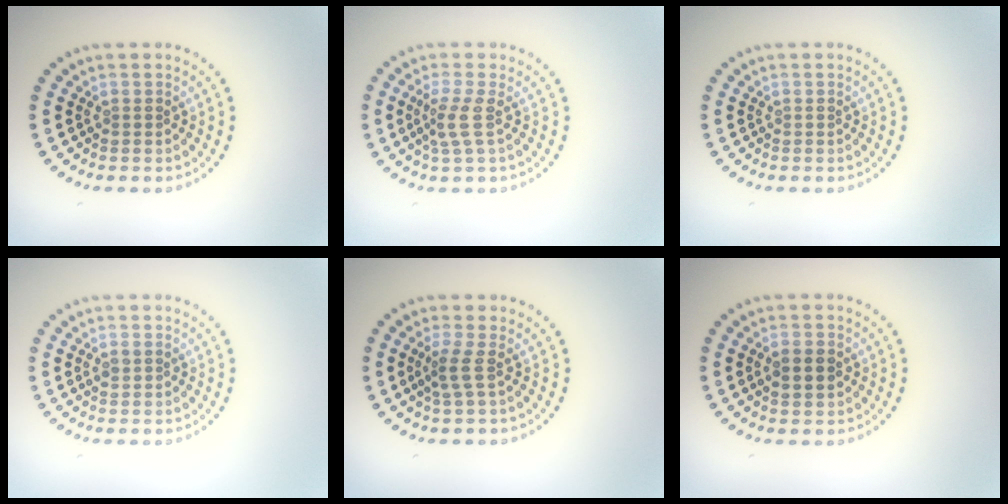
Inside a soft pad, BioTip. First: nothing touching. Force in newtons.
{"total": 2.3, "press": 1.6, "slide": 1.6}
{"total": 0.0}
{"total": 0.9, "press": 0.9, "slide": 0.2}
{"total": 1.9, "press": 1.3, "slide": 1.5}
{"total": 2.2, "press": 2.2, "slide": 0.1}